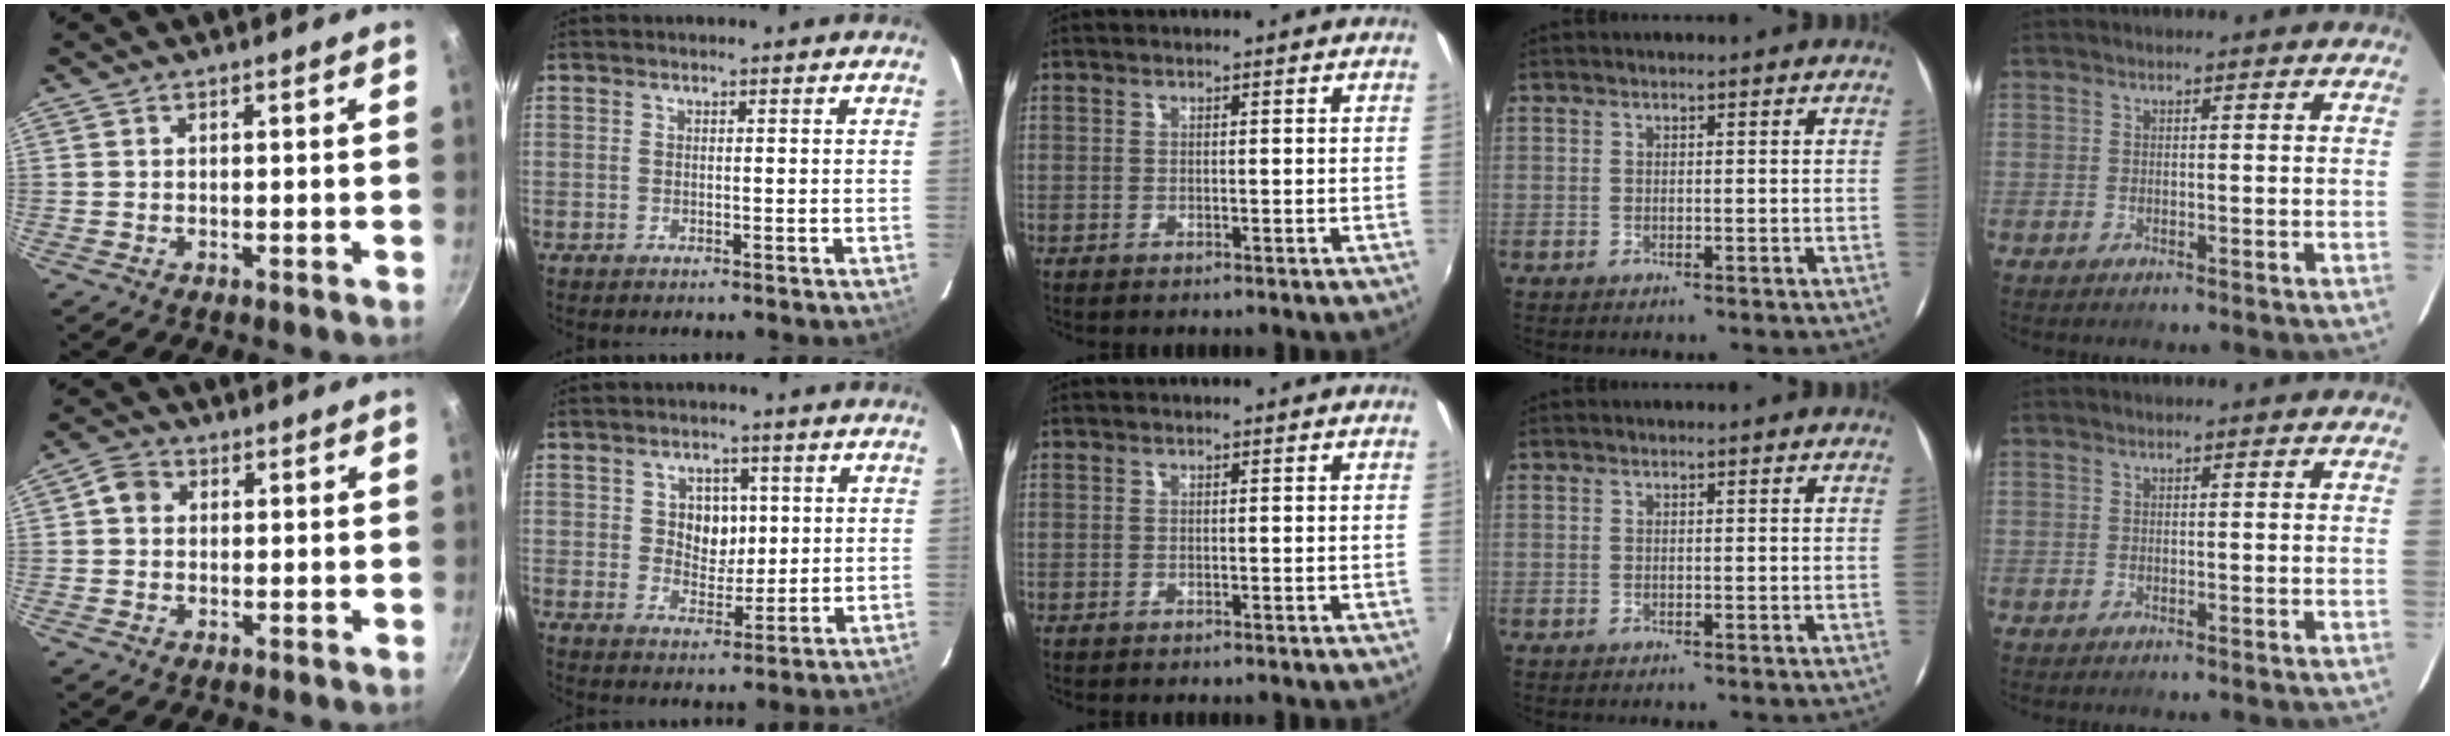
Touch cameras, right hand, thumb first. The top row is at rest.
{"thumb": {"total": 3.5, "force": [0.5, 3.0, 1.7], "torque": [-0.024, 0.005, -0.002]}, "index": {"total": 5.9, "force": [1.1, 4.9, 3.1], "torque": [-0.049, 0.008, 0.025]}}